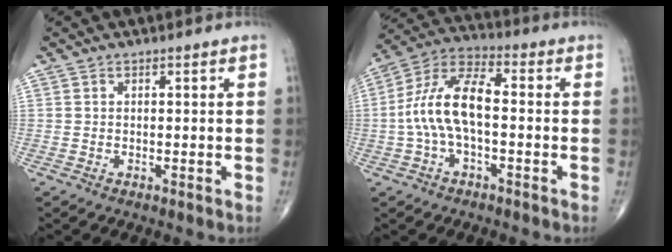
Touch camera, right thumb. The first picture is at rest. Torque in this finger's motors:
{"motor_torque": [0.41, 0.33, 1.45, -0.13, 0.15]}